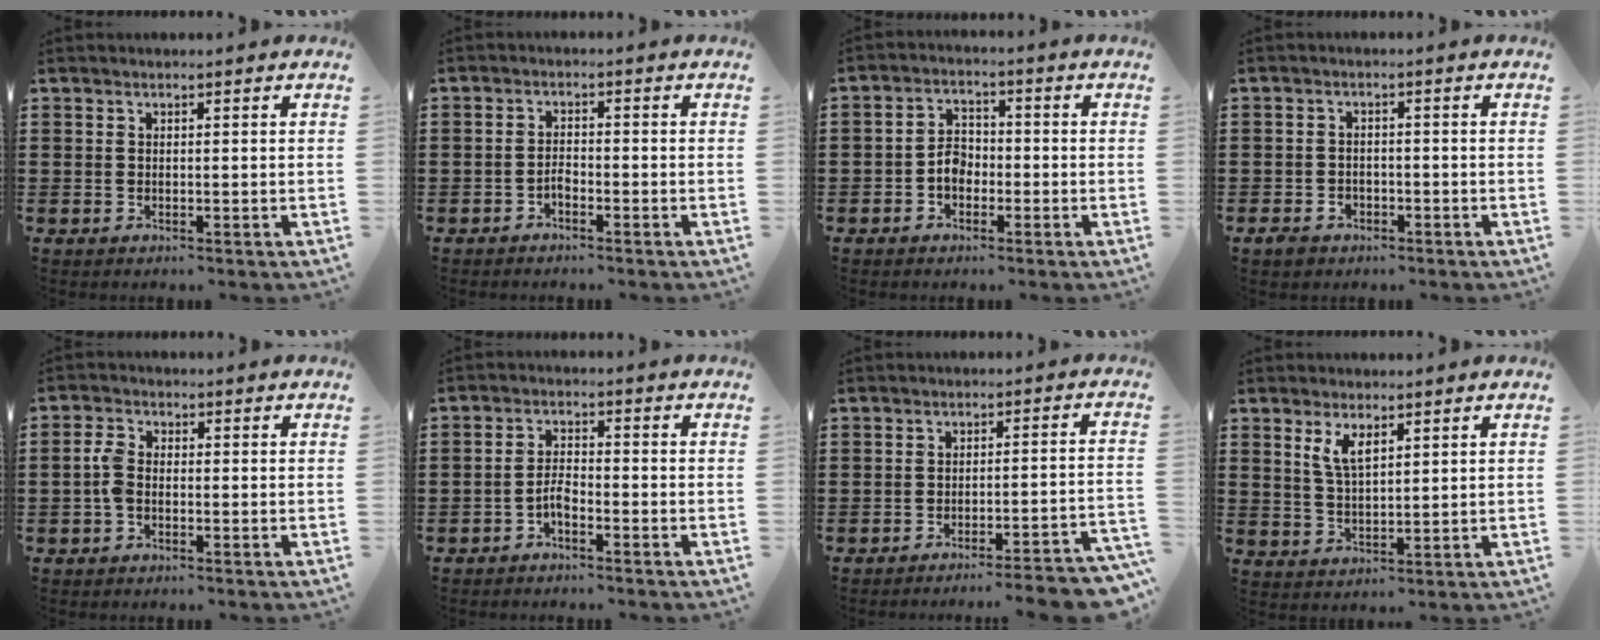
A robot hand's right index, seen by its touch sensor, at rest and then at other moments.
{"total": 1.7, "force": [-1.3, 0.7, 0.8], "torque": [-0.019, 0.003, -0.026]}
{"total": 3.6, "force": [-1.4, 2.5, 2.1], "torque": [-0.050, 0.005, -0.030]}
{"total": 2.1, "force": [-1.6, 1.3, 0.5], "torque": [-0.013, 0.005, -0.034]}
{"total": 3.2, "force": [-0.8, 1.9, 2.5], "torque": [-0.069, -0.002, -0.021]}
{"total": 3.0, "force": [-1.9, 1.1, 2.0], "torque": [-0.047, 0.007, -0.040]}
{"total": 4.4, "force": [-3.9, -0.5, 1.8], "torque": [-0.030, -0.016, -0.077]}
{"total": 3.9, "force": [2.1, 1.6, 2.8], "torque": [-0.062, 0.004, 0.038]}